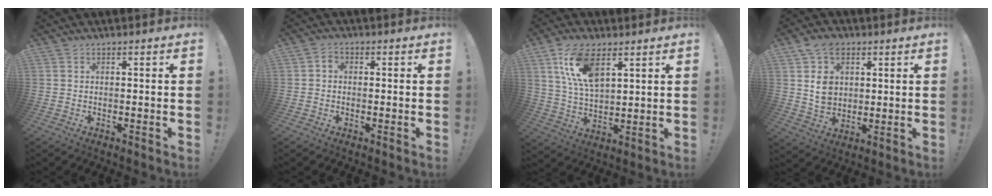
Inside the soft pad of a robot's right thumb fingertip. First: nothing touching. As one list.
[{"total": 2.1, "force": [-0.3, 1.7, 1.1], "torque": [-0.029, 0.011, -0.005]}, {"total": 12.9, "force": [6.6, 6.2, 9.1], "torque": [-0.188, -0.015, 0.122]}, {"total": 10.3, "force": [3.5, 8.3, 5.0], "torque": [-0.073, 0.002, 0.072]}]